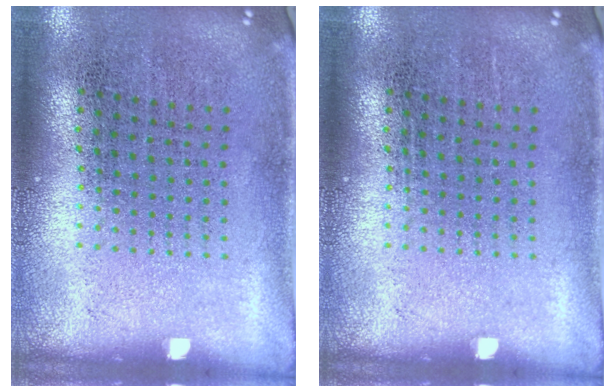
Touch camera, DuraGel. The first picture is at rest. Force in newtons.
{"total": 0.0}